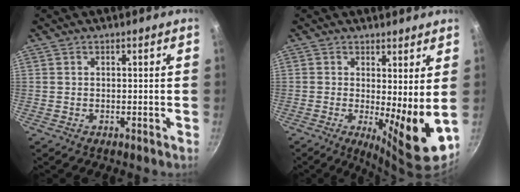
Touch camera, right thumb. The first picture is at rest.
{"total": 9.2, "force": [0.6, 2.5, 8.9], "torque": [-0.121, -0.028, 0.013]}